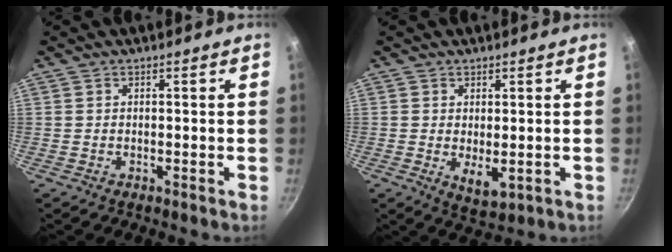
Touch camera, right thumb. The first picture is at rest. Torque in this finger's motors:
{"motor_torque": [-0.30, 0.26, 0.35, -0.04, 0.03]}